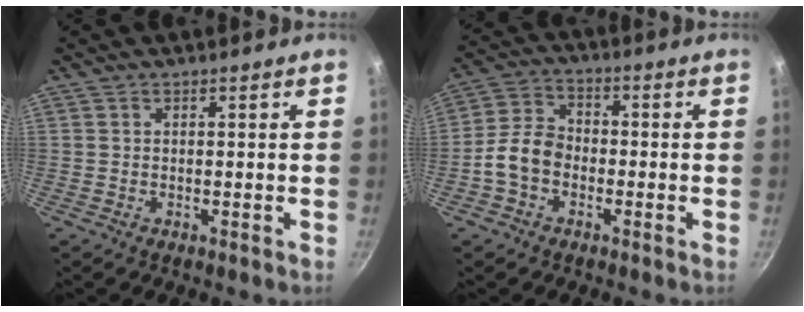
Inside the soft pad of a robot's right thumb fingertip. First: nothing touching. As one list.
[{"total": 7.7, "force": [-2.4, 5.7, 4.6], "torque": [-0.071, 0.030, -0.060]}]